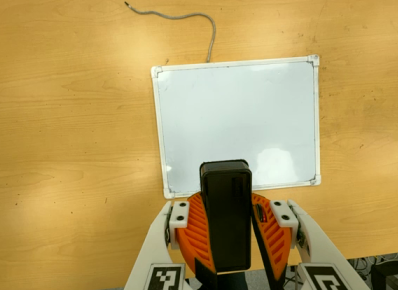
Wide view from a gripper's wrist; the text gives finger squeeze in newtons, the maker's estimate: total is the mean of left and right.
{"total": 10.2, "left": 10.2, "right": 10.2}